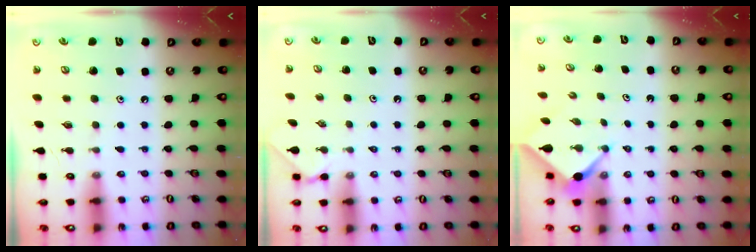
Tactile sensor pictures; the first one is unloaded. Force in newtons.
{"total": 1.4, "press": 1.4, "slide": 0.2}
{"total": 2.6, "press": 2.6, "slide": 0.2}